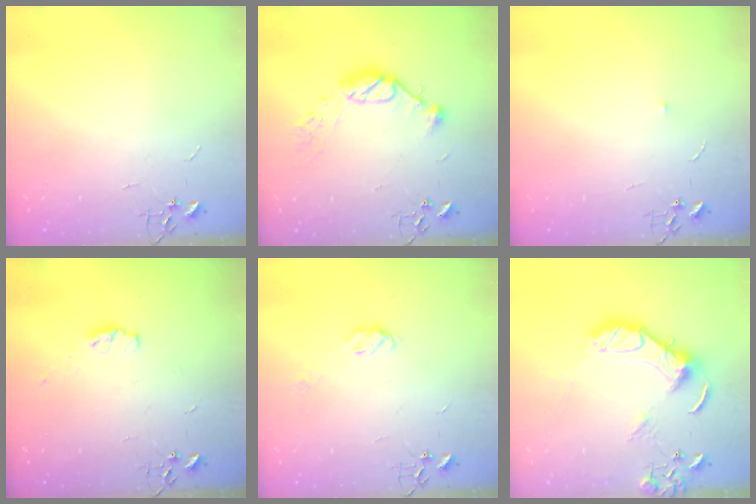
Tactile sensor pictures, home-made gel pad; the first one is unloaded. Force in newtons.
{"total": 11.3, "press": 11.3, "slide": 1.0}
{"total": 3.9, "press": 3.7, "slide": 1.1}
{"total": 5.0, "press": 4.9, "slide": 0.7}
{"total": 5.0, "press": 4.9, "slide": 0.4}
{"total": 14.2, "press": 14.1, "slide": 1.5}